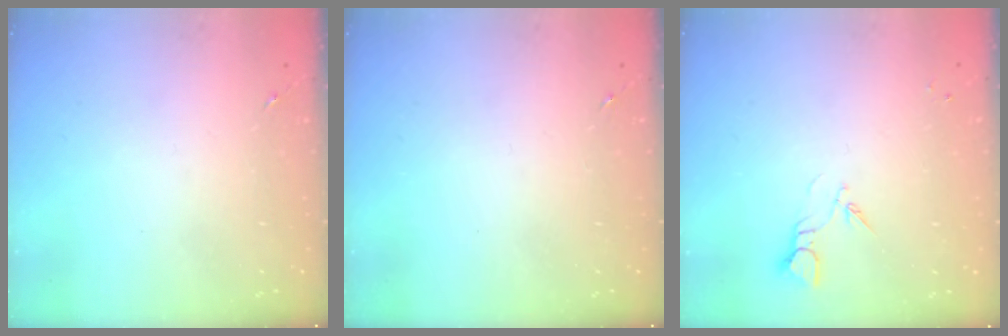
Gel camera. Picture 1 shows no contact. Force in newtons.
{"total": 0.0}
{"total": 3.0, "press": 3.0, "slide": 0.3}